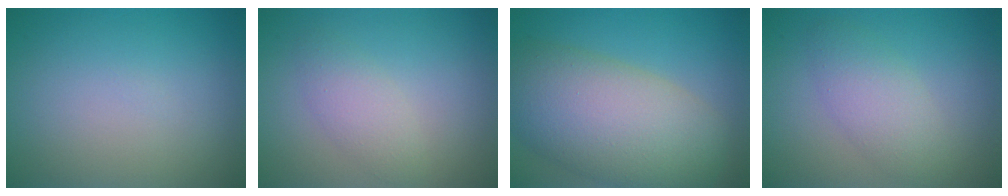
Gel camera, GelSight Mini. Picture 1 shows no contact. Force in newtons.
{"total": 2.3, "press": 2.3, "slide": 0.2}
{"total": 11.2, "press": 11.2, "slide": 0.6}
{"total": 3.3, "press": 3.3, "slide": 0.2}